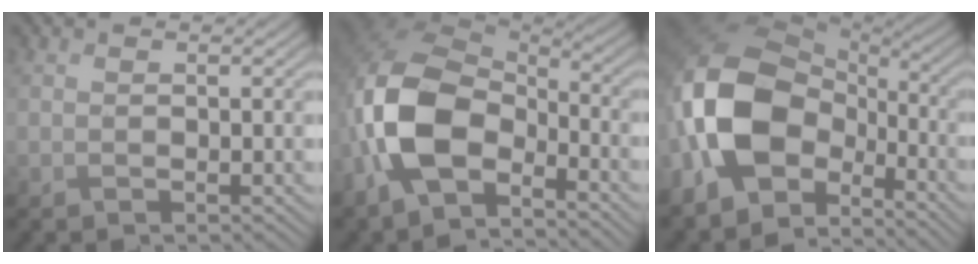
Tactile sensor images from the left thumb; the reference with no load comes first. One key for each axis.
{"total": 13.0, "fx": -5.4, "fy": 7.6, "fz": 9.1, "tx": -0.205, "ty": -0.006, "tz": -0.119}
{"total": 15.1, "fx": -5.6, "fy": 9.7, "fz": 10.2, "tx": -0.233, "ty": -0.011, "tz": -0.125}